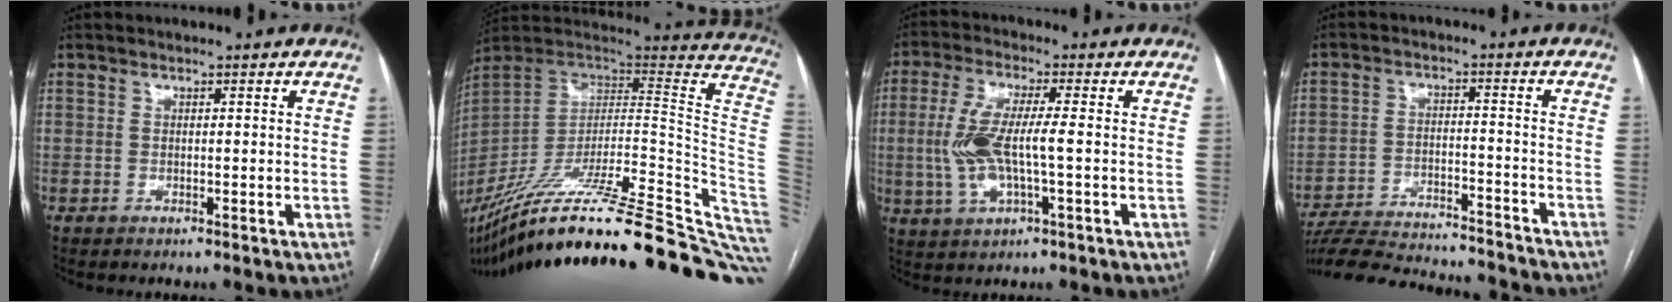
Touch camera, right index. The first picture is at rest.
{"total": 42.4, "force": [-31.5, 2.4, 28.3], "torque": [-0.307, -0.048, -0.448]}
{"total": 9.4, "force": [-0.8, 2.0, 9.1], "torque": [-0.204, 0.006, -0.012]}
{"total": 21.1, "force": [-19.8, 2.7, 6.6], "torque": [-0.127, -0.018, -0.283]}